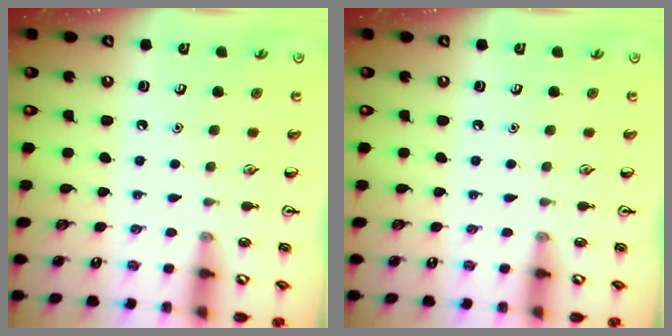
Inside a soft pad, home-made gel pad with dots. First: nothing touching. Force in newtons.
{"total": 0.0}